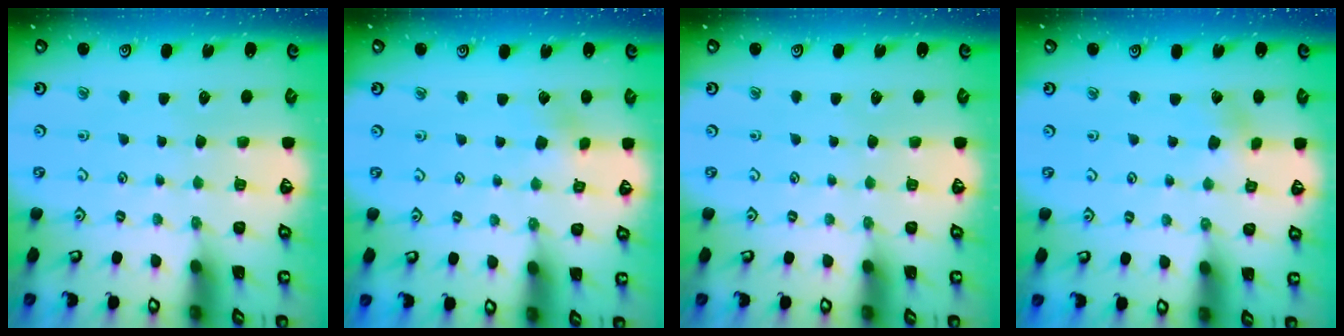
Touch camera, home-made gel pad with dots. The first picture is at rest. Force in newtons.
{"total": 2.7, "press": 2.7, "slide": 0.3}
{"total": 0.0}
{"total": 2.0, "press": 1.9, "slide": 0.6}